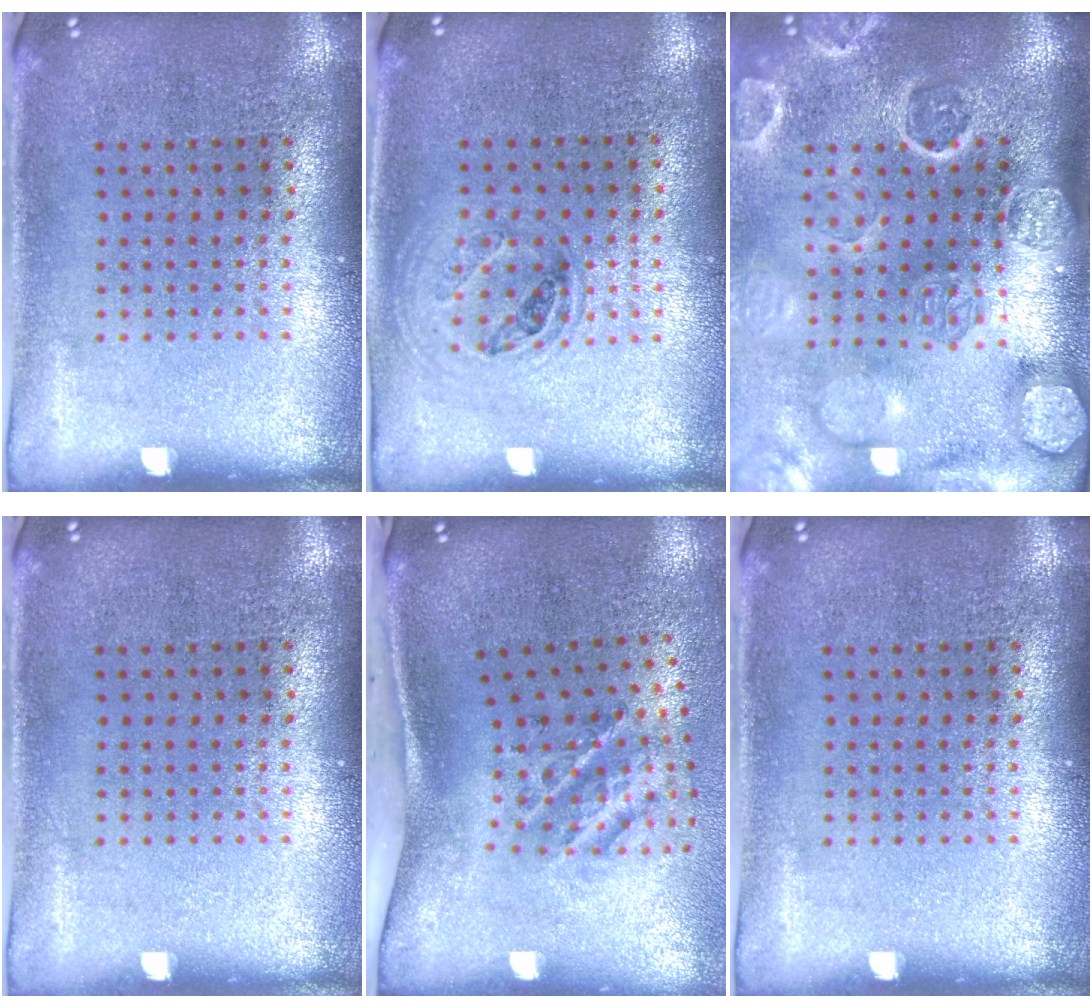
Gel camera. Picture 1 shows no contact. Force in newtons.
{"total": 1.1, "press": 1.0, "slide": 0.4}
{"total": 4.2, "press": 3.5, "slide": 2.3}
{"total": 0.0}
{"total": 2.1, "press": 1.3, "slide": 1.7}
{"total": 0.0}